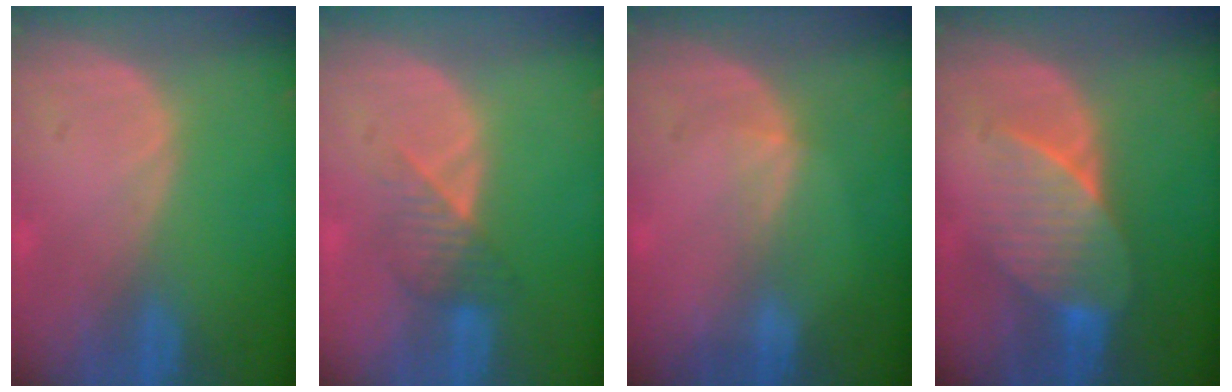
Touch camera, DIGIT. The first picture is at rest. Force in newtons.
{"total": 3.6, "press": 3.4, "slide": 1.4}
{"total": 1.7, "press": 1.3, "slide": 1.1}
{"total": 7.3, "press": 6.9, "slide": 2.1}